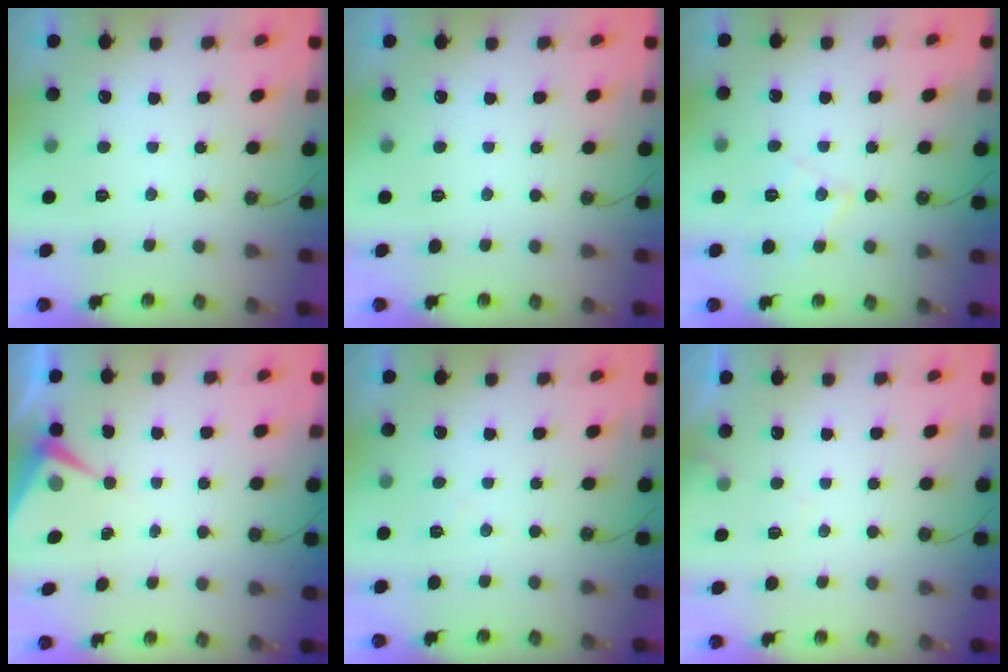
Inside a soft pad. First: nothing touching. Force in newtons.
{"total": 0.0}
{"total": 7.4, "press": 7.4, "slide": 0.6}
{"total": 6.4, "press": 6.4, "slide": 0.3}
{"total": 4.5, "press": 4.5, "slide": 0.7}
{"total": 4.3, "press": 4.2, "slide": 0.8}